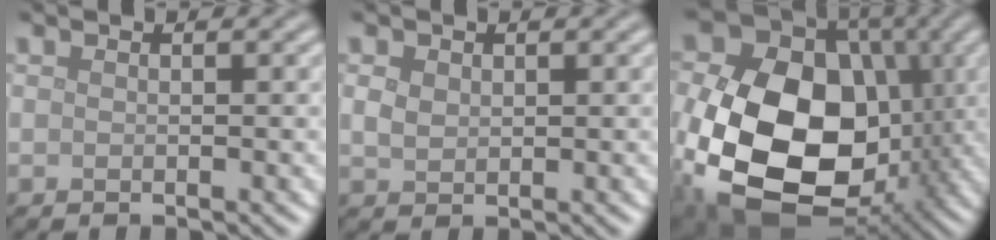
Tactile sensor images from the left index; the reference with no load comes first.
{"total": 1.5, "force": [0.5, 1.2, 0.8], "torque": [-0.018, 0.000, 0.012]}
{"total": 19.7, "force": [-2.6, 14.4, 13.2], "torque": [-0.267, -0.036, -0.034]}